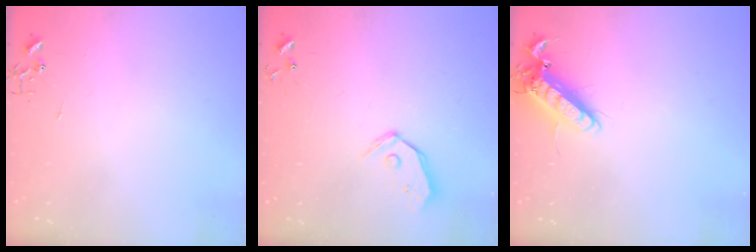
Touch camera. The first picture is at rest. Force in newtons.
{"total": 7.7, "press": 7.6, "slide": 0.9}
{"total": 13.2, "press": 13.0, "slide": 2.1}